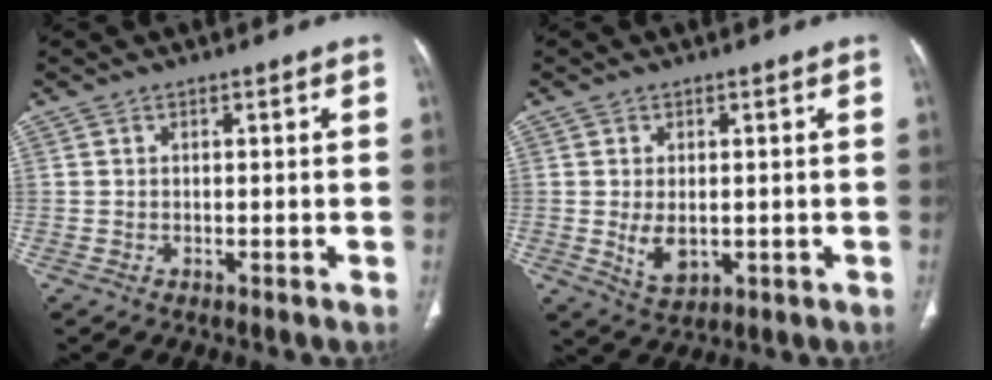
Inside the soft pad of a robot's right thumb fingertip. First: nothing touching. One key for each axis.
{"total": 5.1, "fx": -0.4, "fy": 3.1, "fz": 4.0, "tx": -0.066, "ty": -0.011, "tz": 0.006}